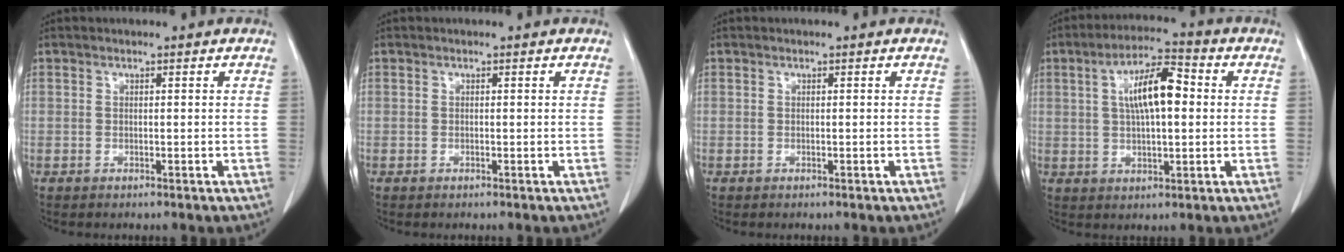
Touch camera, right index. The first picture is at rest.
{"total": 0.0}
{"total": 0.0}
{"total": 9.5, "force": [1.6, 2.7, 9.0], "torque": [-0.165, 0.022, 0.025]}